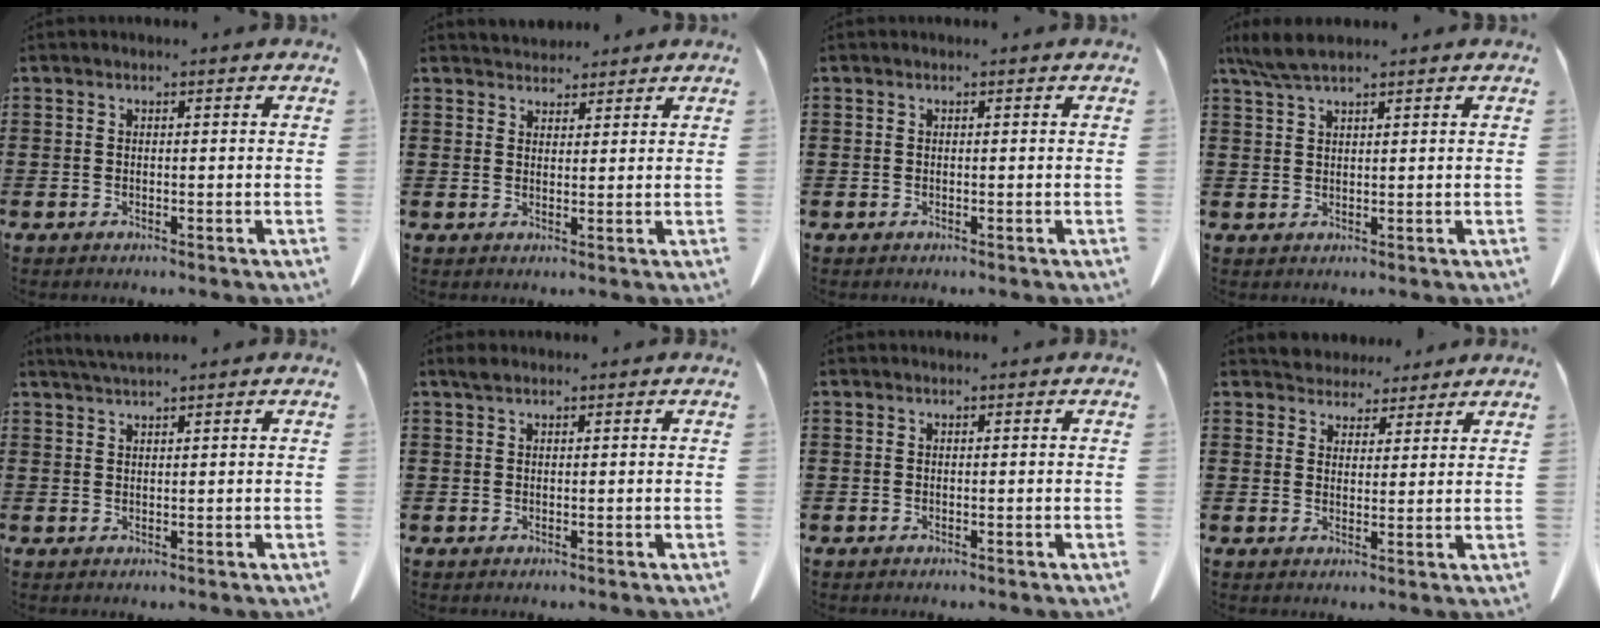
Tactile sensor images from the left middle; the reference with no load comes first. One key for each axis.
{"total": 2.6, "fx": 2.5, "fy": 0.7, "fz": -0.2, "tx": 0.004, "ty": -0.007, "tz": 0.048}
{"total": 0.0}
{"total": 4.2, "fx": 3.1, "fy": 0.6, "fz": 2.7, "tx": -0.060, "ty": -0.001, "tz": 0.059}
{"total": 1.9, "fx": 1.7, "fy": -0.1, "fz": 0.9, "tx": -0.020, "ty": 0.000, "tz": 0.033}
{"total": 1.1, "fx": 0.7, "fy": 0.5, "fz": 0.6, "tx": -0.016, "ty": 0.002, "tz": 0.014}
{"total": 0.0}
{"total": 3.9, "fx": 3.7, "fy": 1.2, "fz": -0.3, "tx": -0.008, "ty": -0.010, "tz": 0.073}